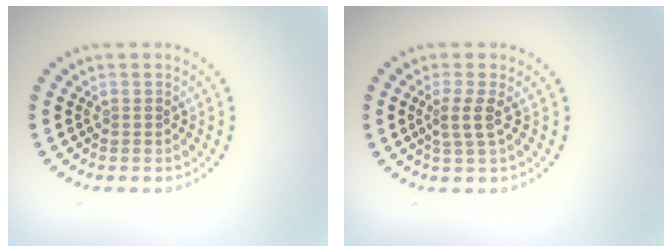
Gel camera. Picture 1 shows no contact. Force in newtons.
{"total": 2.0, "press": 1.4, "slide": 1.4}